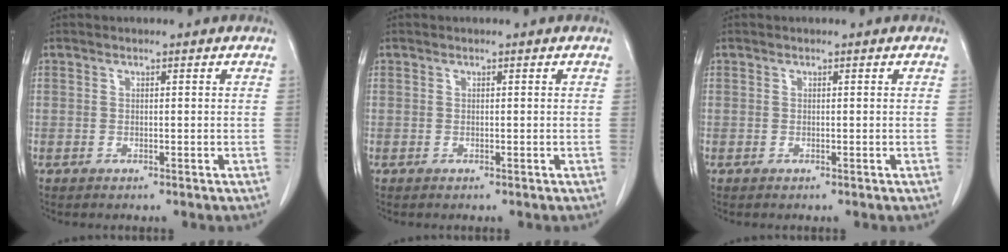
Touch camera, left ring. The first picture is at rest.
{"total": 0.0}
{"total": 0.0}